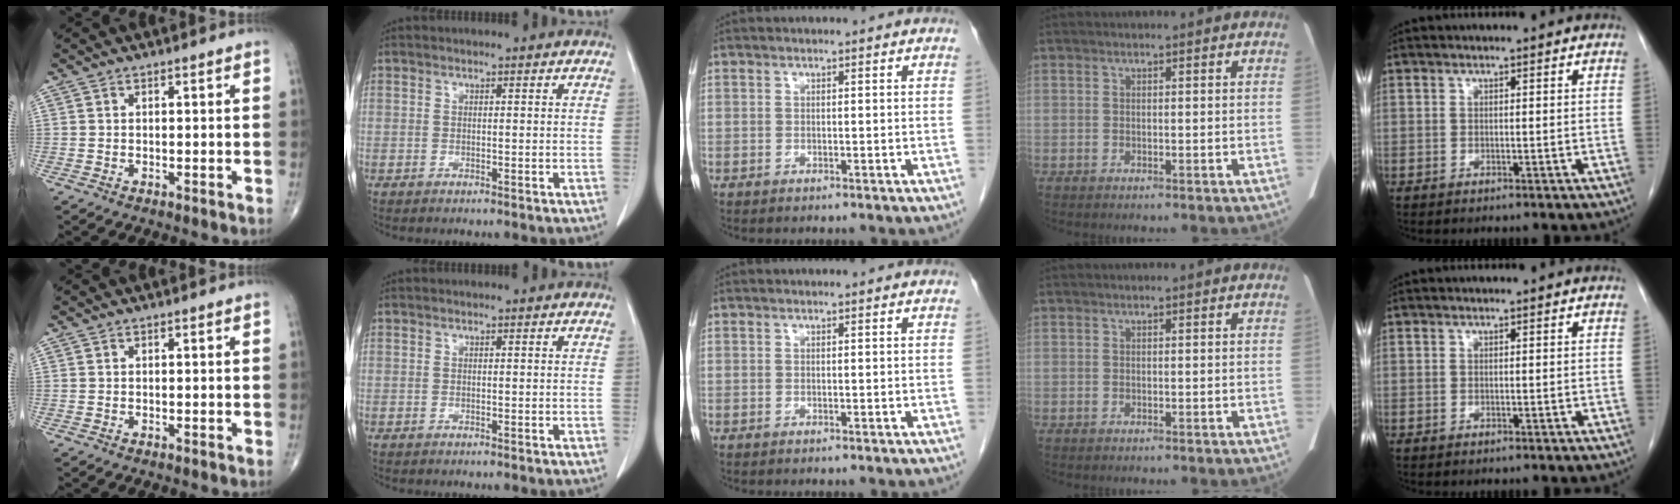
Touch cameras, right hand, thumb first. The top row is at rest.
{}